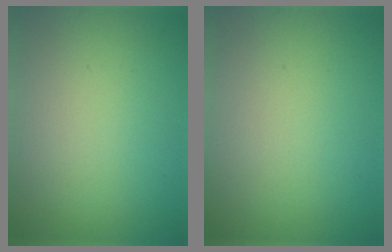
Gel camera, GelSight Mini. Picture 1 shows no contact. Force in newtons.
{"total": 0.0}